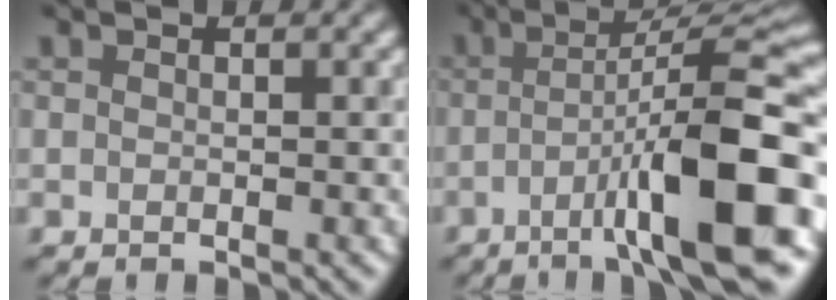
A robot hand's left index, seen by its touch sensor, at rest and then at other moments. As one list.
[{"total": 12.1, "force": [-3.9, 2.1, 11.2], "torque": [-0.151, 0.011, -0.057]}]